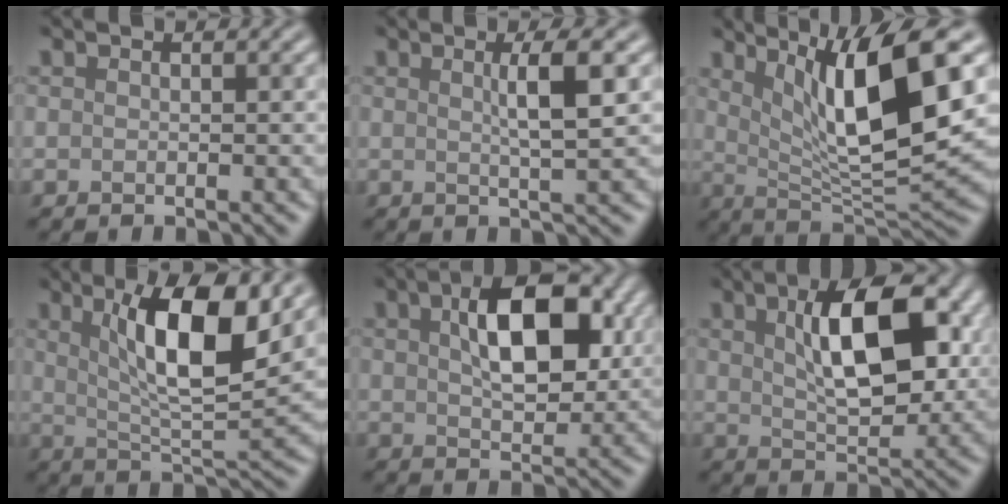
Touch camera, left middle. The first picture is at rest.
{"total": 3.6, "force": [0.9, 0.7, 3.5], "torque": [-0.051, 0.005, 0.011]}
{"total": 10.2, "force": [3.3, 2.6, 9.3], "torque": [-0.143, -0.013, 0.063]}
{"total": 8.8, "force": [3.1, 2.4, 7.9], "torque": [-0.126, -0.006, 0.055]}
{"total": 7.9, "force": [2.1, 4.0, 6.4], "torque": [-0.107, 0.012, 0.033]}
{"total": 8.6, "force": [2.2, 3.9, 7.3], "torque": [-0.122, 0.009, 0.038]}